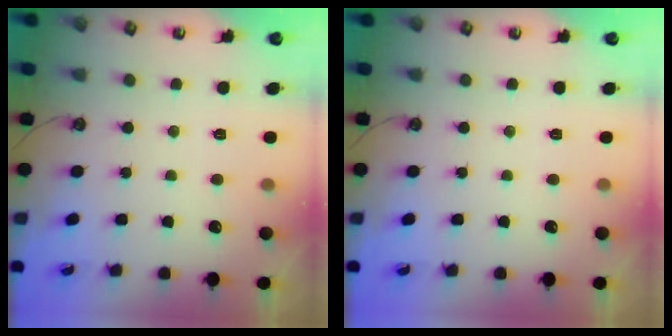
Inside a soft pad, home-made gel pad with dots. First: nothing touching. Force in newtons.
{"total": 0.0}